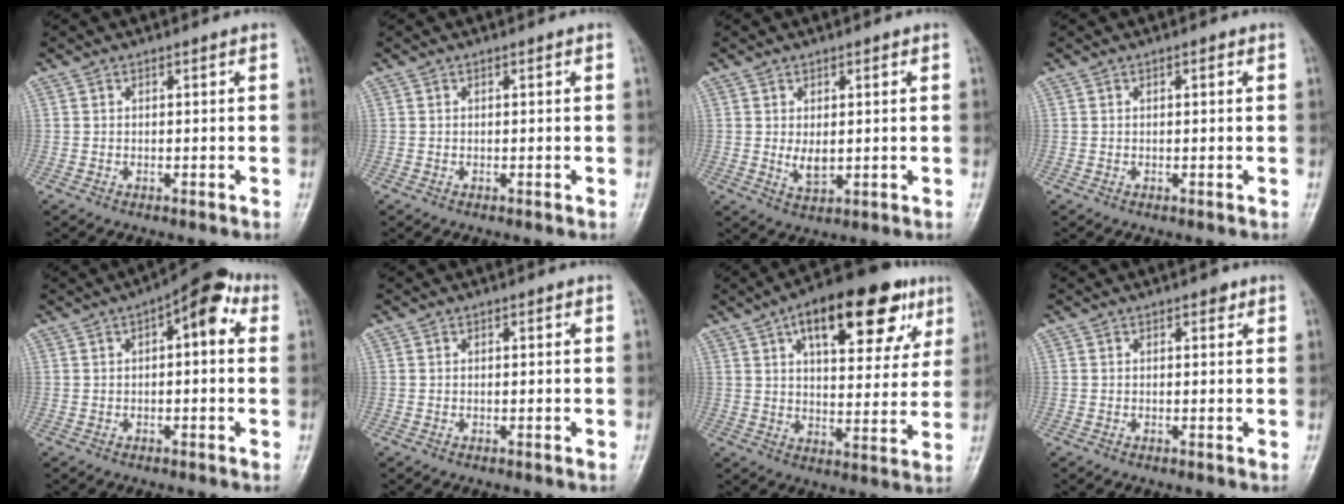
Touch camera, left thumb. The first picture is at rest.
{"total": 0.0}
{"total": 3.7, "force": [0.3, 2.2, 2.9], "torque": [-0.042, -0.012, 0.011]}
{"total": 0.8, "force": [0.3, 0.3, 0.6], "torque": [-0.007, 0.001, 0.002]}
{"total": 8.7, "force": [2.4, 3.7, 7.4], "torque": [-0.080, 0.026, 0.021]}
{"total": 0.0}
{"total": 21.5, "force": [10.3, 9.3, 16.4], "torque": [-0.199, -0.006, 0.149]}
{"total": 1.1, "force": [0.6, 0.7, 0.6], "torque": [0.001, -0.001, 0.005]}